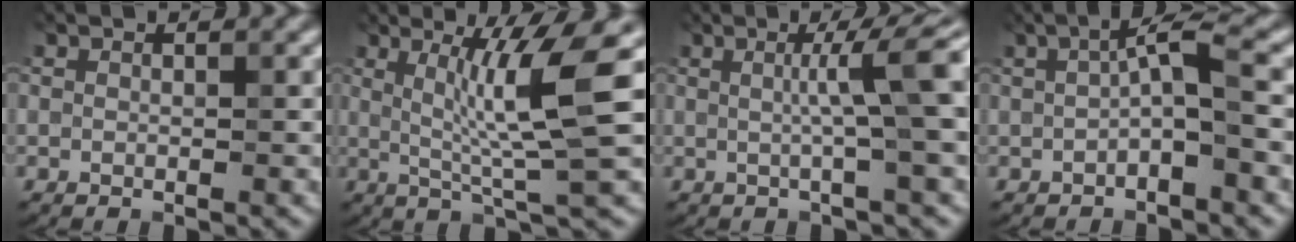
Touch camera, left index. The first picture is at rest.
{"total": 6.5, "force": [1.4, 0.2, 6.4], "torque": [-0.120, 0.002, 0.028]}
{"total": 5.4, "force": [0.8, 0.3, 5.3], "torque": [-0.082, 0.011, 0.009]}
{"total": 2.8, "force": [-0.2, 0.2, 2.8], "torque": [-0.057, 0.013, -0.007]}